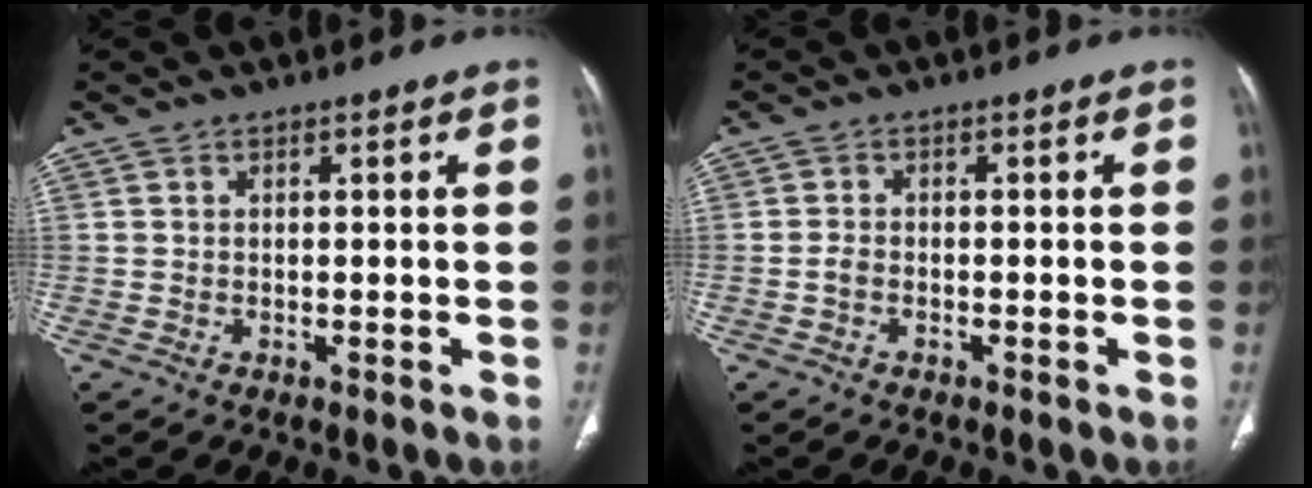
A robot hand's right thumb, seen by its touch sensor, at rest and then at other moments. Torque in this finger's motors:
{"motor_torque": [-0.23, 0.14, 0.44, 0.00, -0.01]}